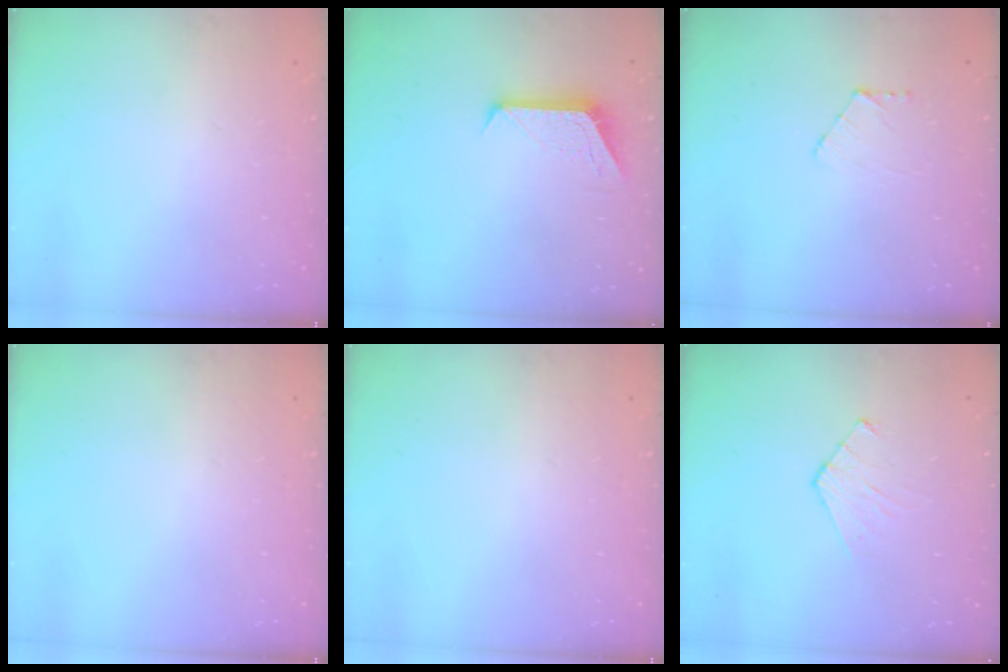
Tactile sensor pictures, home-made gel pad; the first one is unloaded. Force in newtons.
{"total": 8.3, "press": 8.3, "slide": 0.7}
{"total": 3.6, "press": 3.6, "slide": 0.3}
{"total": 0.0}
{"total": 0.0}
{"total": 4.2, "press": 4.2, "slide": 0.4}